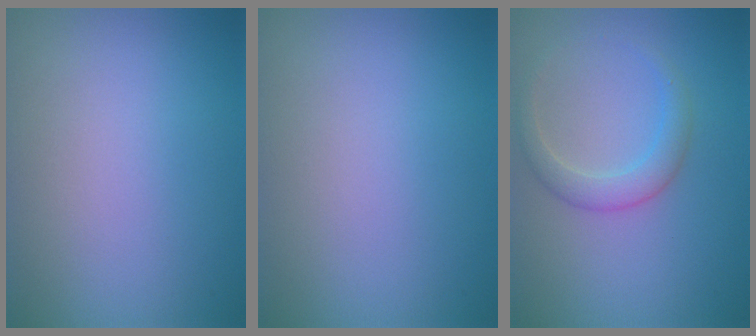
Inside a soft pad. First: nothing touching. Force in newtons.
{"total": 0.0}
{"total": 2.3, "press": 2.3, "slide": 0.1}